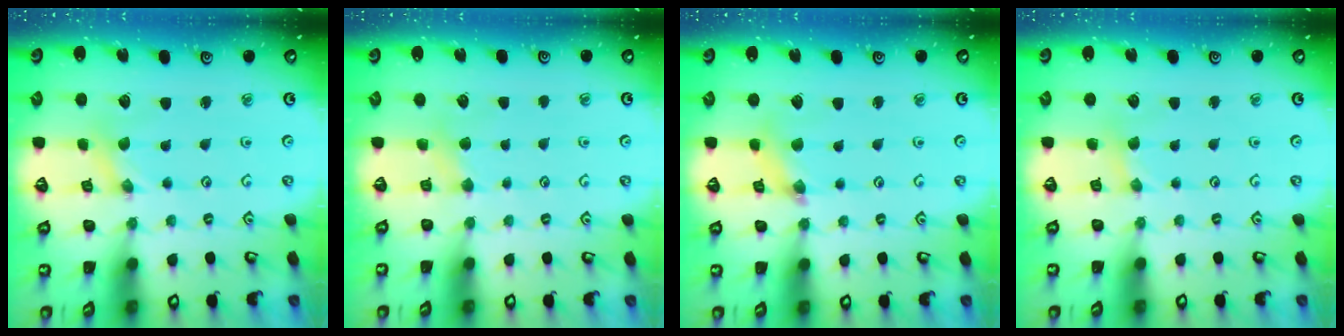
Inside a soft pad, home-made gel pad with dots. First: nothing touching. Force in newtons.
{"total": 2.9, "press": 2.8, "slide": 0.5}
{"total": 3.7, "press": 3.6, "slide": 0.4}
{"total": 2.1, "press": 2.1, "slide": 0.3}